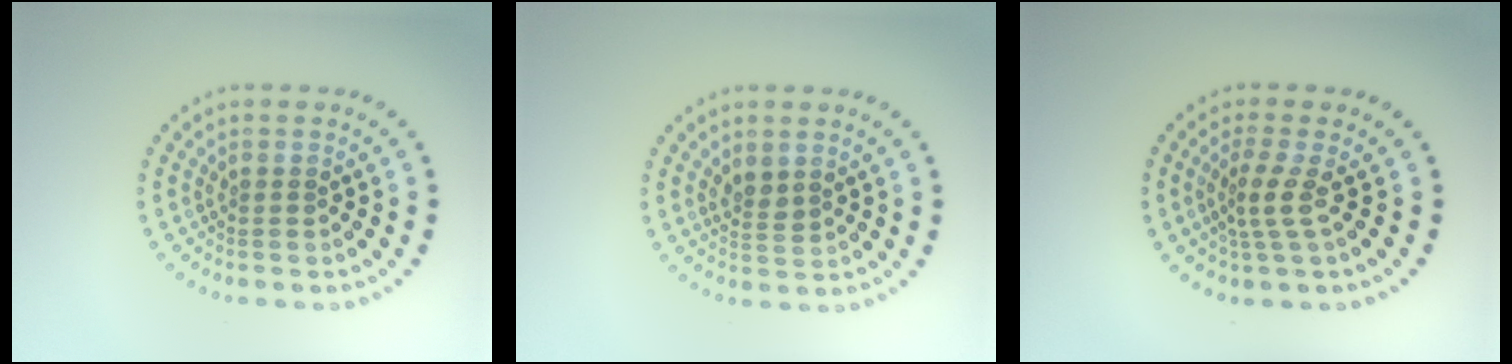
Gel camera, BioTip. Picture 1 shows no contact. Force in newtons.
{"total": 1.5, "press": 1.3, "slide": 0.7}
{"total": 2.2, "press": 1.5, "slide": 1.7}